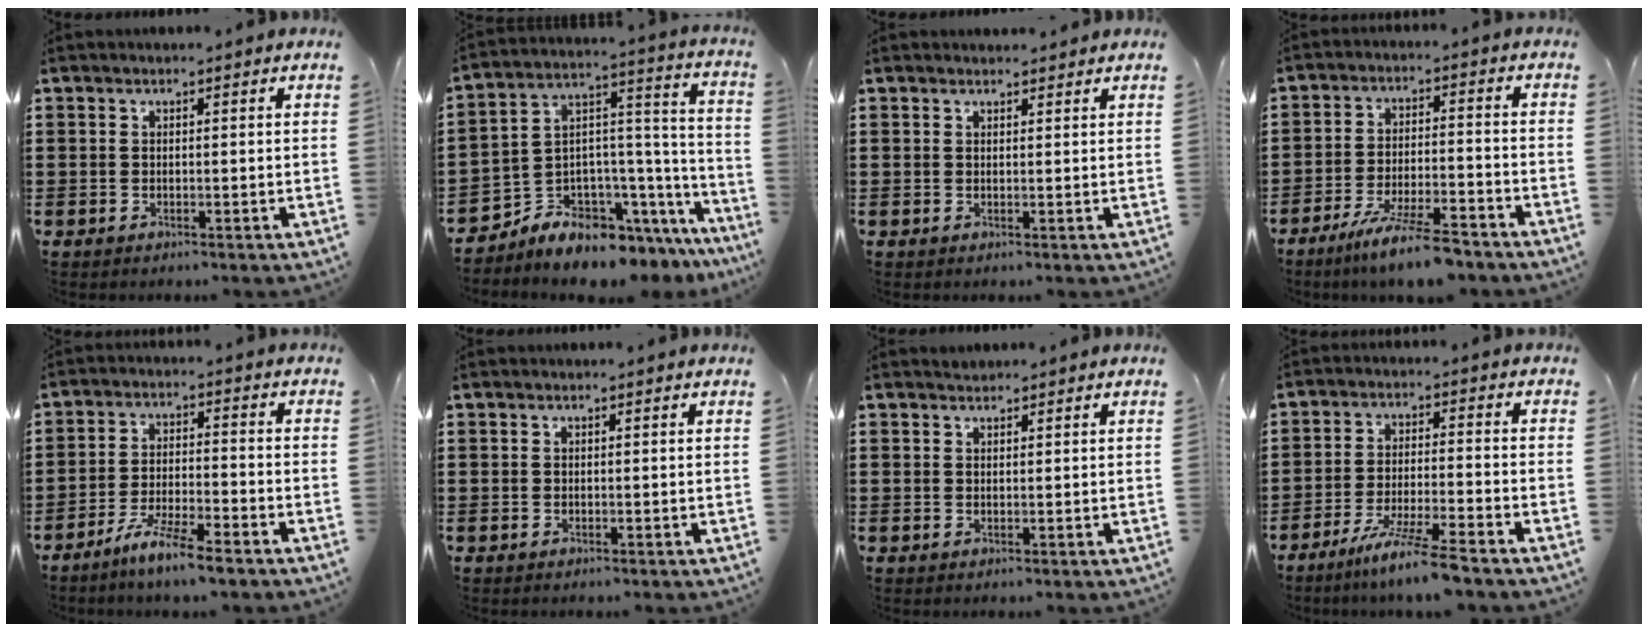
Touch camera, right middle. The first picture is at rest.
{"total": 6.2, "force": [-5.8, 2.1, 0.5], "torque": [-0.024, -0.015, -0.114]}
{"total": 1.1, "force": [1.1, 0.2, 0.0], "torque": [0.005, -0.002, 0.019]}
{"total": 8.1, "force": [-6.8, 0.4, 4.4], "torque": [-0.083, -0.005, -0.124]}
{"total": 6.4, "force": [-5.4, -0.1, 3.4], "torque": [-0.075, -0.012, -0.102]}
{"total": 0.0}
{"total": 1.0, "force": [1.0, 0.4, -0.1], "torque": [0.008, -0.002, 0.017]}
{"total": 7.2, "force": [-6.0, -0.6, 3.9], "torque": [-0.071, -0.016, -0.111]}